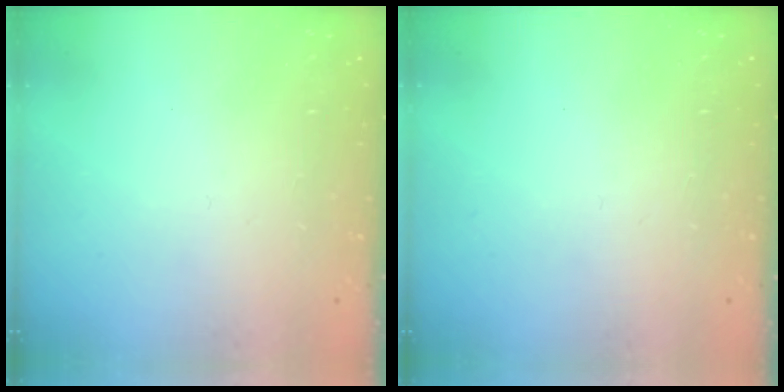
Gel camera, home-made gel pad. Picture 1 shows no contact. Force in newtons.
{"total": 0.0}